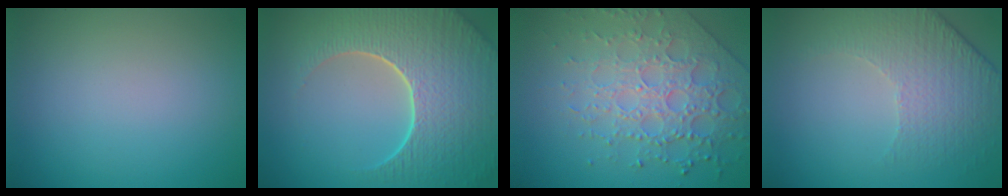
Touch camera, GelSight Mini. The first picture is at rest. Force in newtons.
{"total": 9.5, "press": 6.7, "slide": 6.6}
{"total": 5.7, "press": 5.0, "slide": 2.8}
{"total": 4.7, "press": 3.4, "slide": 3.2}